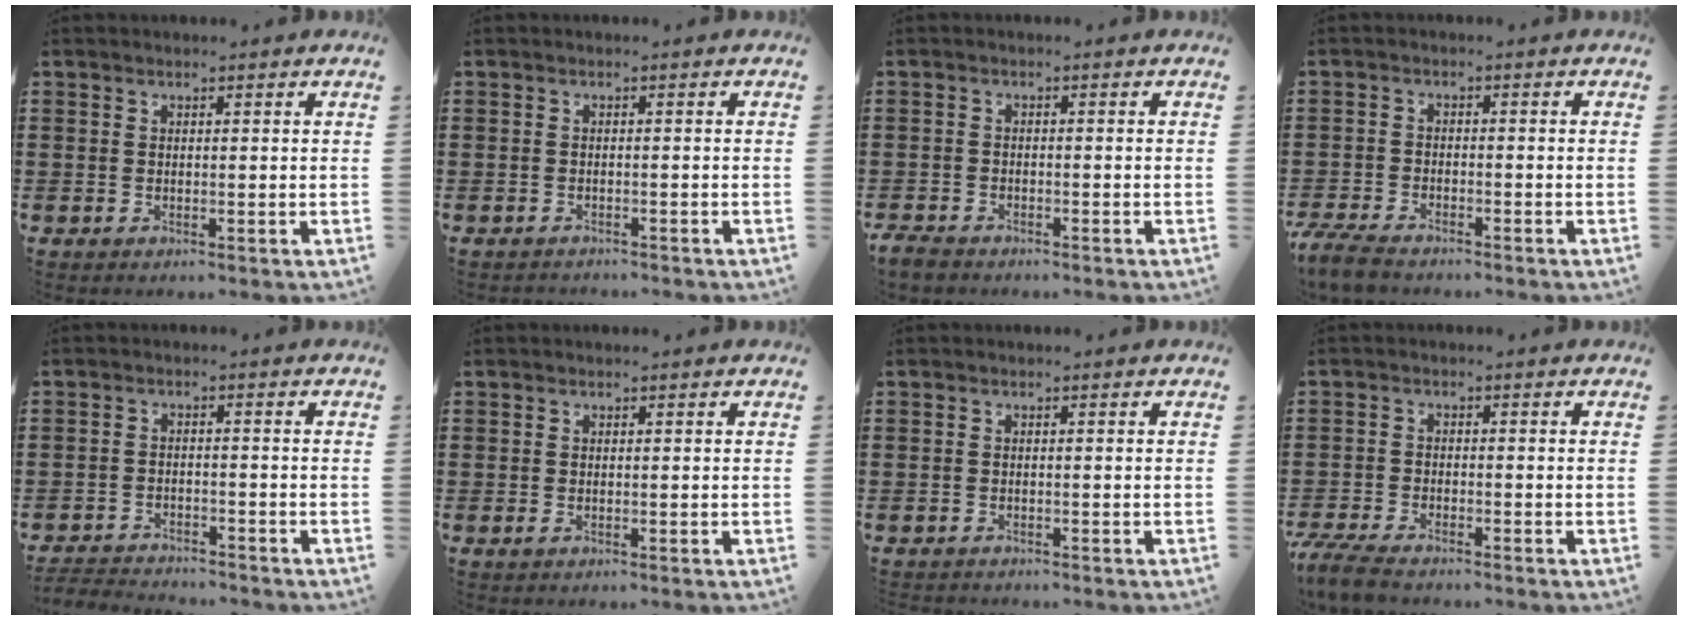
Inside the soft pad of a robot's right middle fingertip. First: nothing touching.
{"total": 1.0, "force": [-1.0, 0.3, -0.2], "torque": [0.001, 0.004, -0.023]}
{"total": 2.0, "force": [-1.7, 0.8, 0.5], "torque": [-0.020, 0.001, -0.038]}
{"total": 3.9, "force": [-3.6, 0.9, 1.3], "torque": [-0.044, -0.004, -0.076]}
{"total": 3.2, "force": [-3.1, 0.5, -0.1], "torque": [-0.005, 0.000, -0.067]}
{"total": 0.6, "force": [-0.2, 0.4, 0.3], "torque": [-0.008, -0.001, -0.005]}
{"total": 0.9, "force": [-0.8, 0.3, -0.2], "torque": [0.002, 0.004, -0.019]}
{"total": 4.3, "force": [-4.0, 0.8, 1.5], "torque": [-0.045, -0.005, -0.084]}